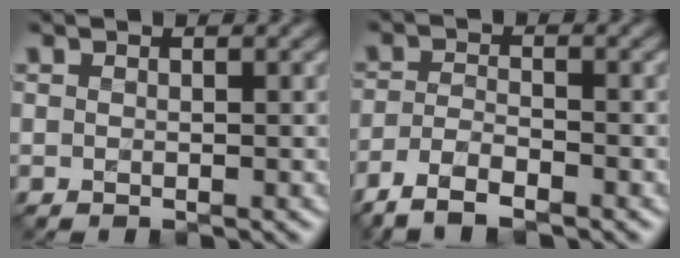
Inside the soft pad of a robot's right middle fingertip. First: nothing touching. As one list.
[{"total": 4.1, "force": [-3.1, 1.2, 2.4], "torque": [-0.050, -0.006, -0.066]}]